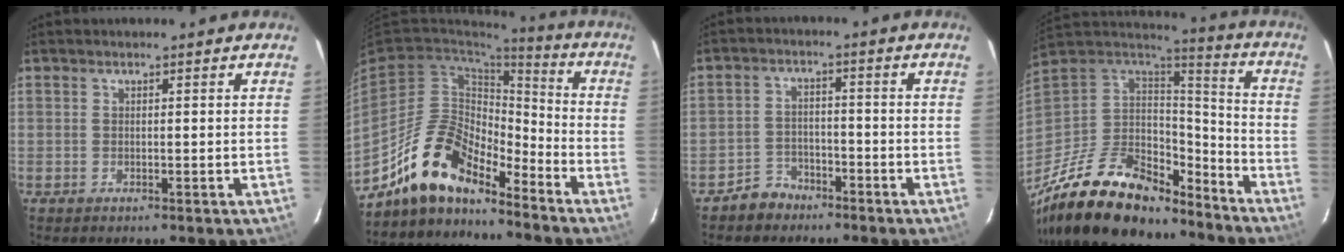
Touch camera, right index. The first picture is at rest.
{"total": 15.0, "force": [-12.2, 5.4, 6.9], "torque": [-0.141, 0.012, -0.228]}
{"total": 5.0, "force": [-3.7, 3.3, 0.2], "torque": [-0.015, 0.019, -0.065]}
{"total": 25.9, "force": [-18.7, 11.9, 13.5], "torque": [-0.286, -0.001, -0.298]}